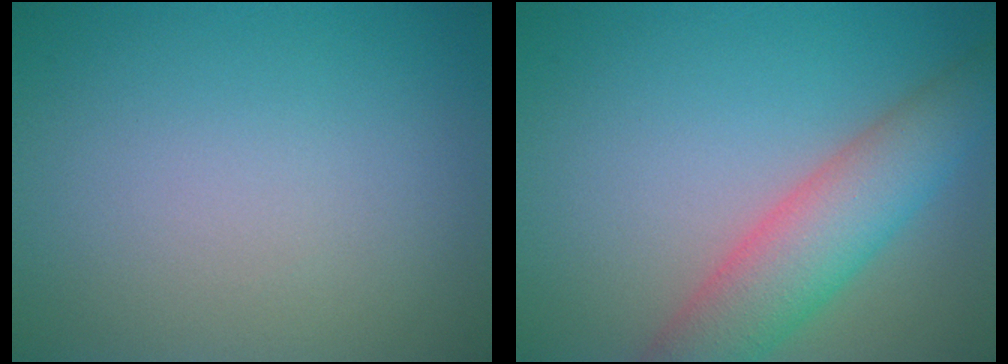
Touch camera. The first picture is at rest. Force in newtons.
{"total": 6.4, "press": 6.3, "slide": 0.5}